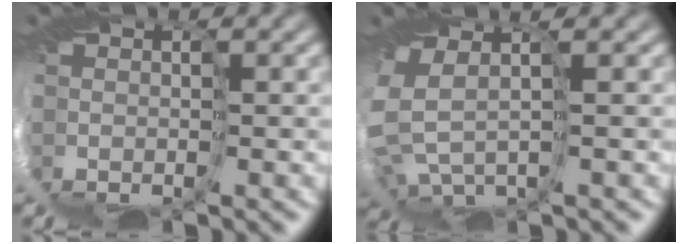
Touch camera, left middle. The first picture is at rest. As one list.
[{"total": 2.7, "force": [1.8, 1.0, 1.7], "torque": [-0.075, -0.025, 0.031]}]